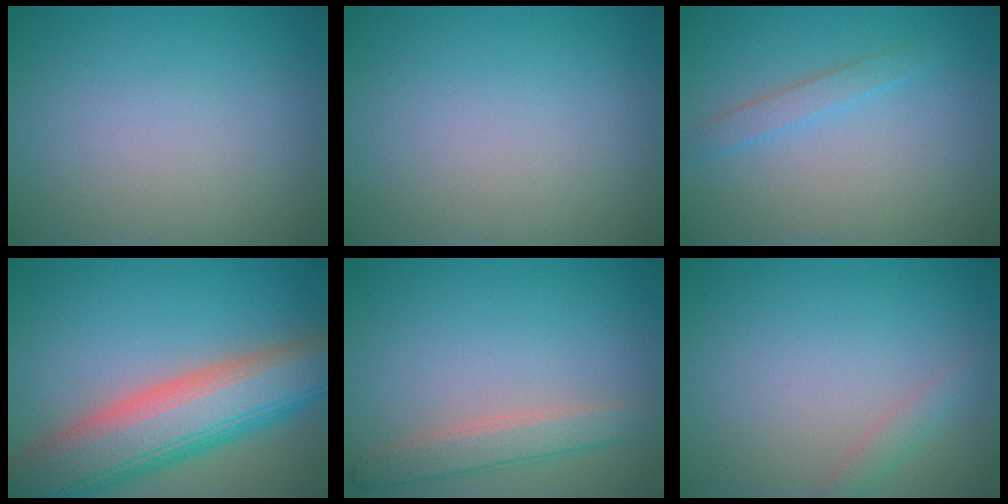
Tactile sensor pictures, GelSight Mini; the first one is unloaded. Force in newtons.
{"total": 0.0}
{"total": 1.5, "press": 1.5, "slide": 0.1}
{"total": 10.7, "press": 10.7, "slide": 0.4}
{"total": 2.6, "press": 2.6, "slide": 0.2}
{"total": 1.3, "press": 1.3, "slide": 0.1}